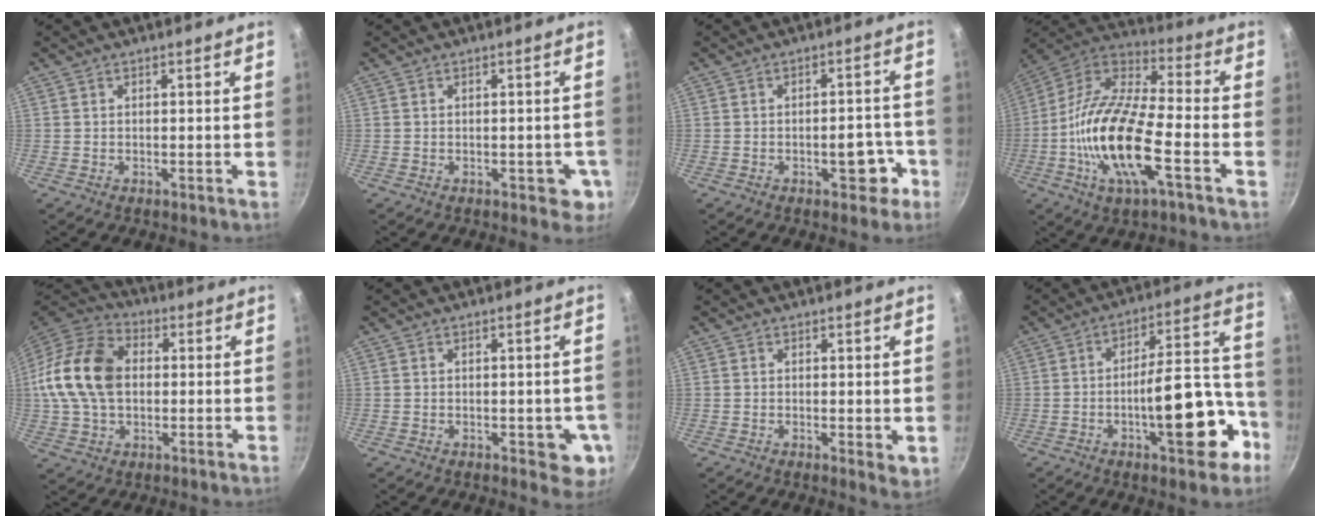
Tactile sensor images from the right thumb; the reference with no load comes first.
{"total": 4.2, "force": [-1.1, 2.6, 3.2], "torque": [-0.011, 0.008, -0.013]}
{"total": 6.4, "force": [-2.8, 3.3, 4.7], "torque": [-0.026, 0.028, -0.032]}
{"total": 20.0, "force": [-5.8, 7.0, 17.8], "torque": [-0.344, 0.035, -0.132]}
{"total": 18.7, "force": [1.2, 13.2, 13.2], "torque": [-0.244, 0.032, 0.010]}
{"total": 6.0, "force": [-1.1, 3.2, 5.0], "torque": [-0.036, -0.002, -0.012]}
{"total": 2.7, "force": [0.3, 1.2, 2.5], "torque": [-0.034, -0.009, 0.003]}
{"total": 17.4, "force": [-6.7, 6.5, 14.6], "torque": [-0.170, 0.059, -0.099]}